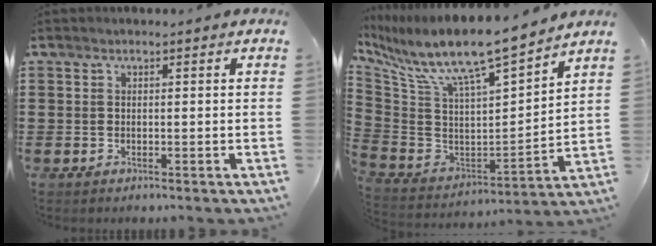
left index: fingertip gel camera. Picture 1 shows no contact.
{"total": 10.6, "force": [8.6, 1.0, 6.1], "torque": [-0.155, -0.069, 0.142]}